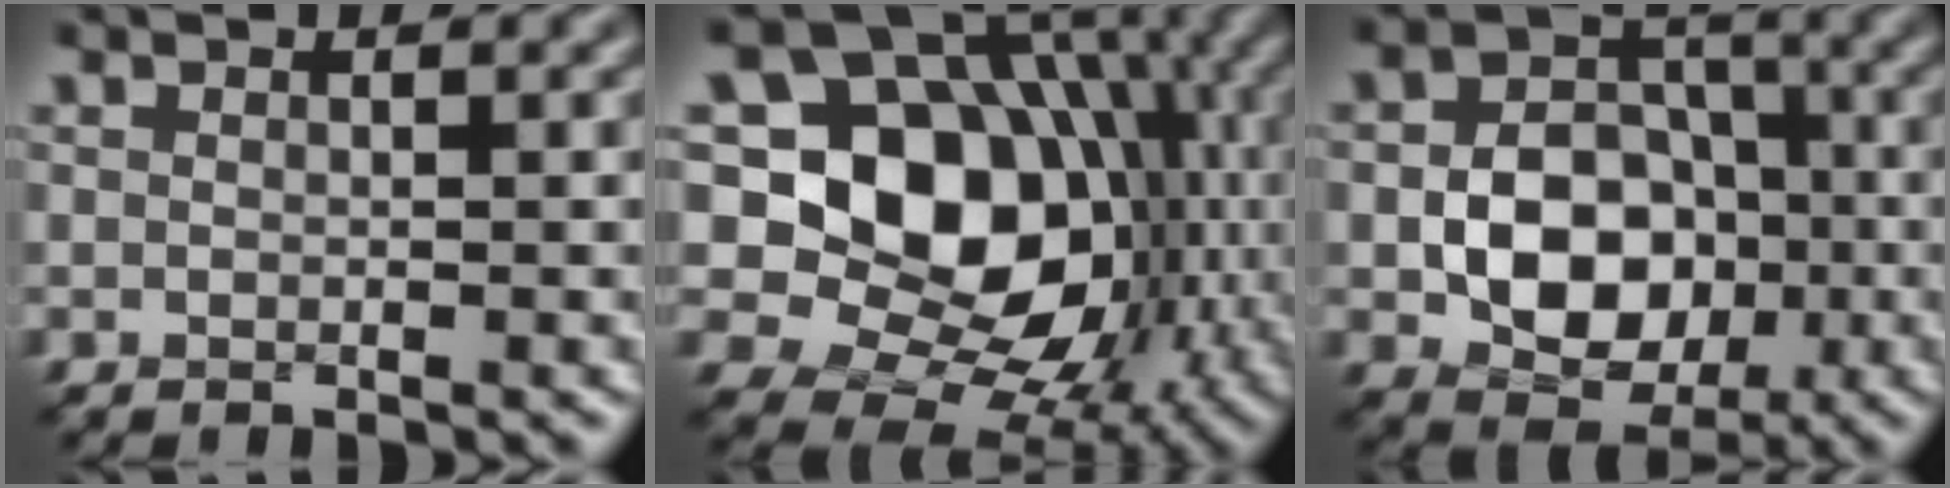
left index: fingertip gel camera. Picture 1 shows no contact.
{"total": 14.7, "force": [0.2, 11.6, 9.0], "torque": [-0.125, 0.000, -0.011]}
{"total": 7.7, "force": [-1.9, 5.7, 4.9], "torque": [-0.075, -0.001, -0.033]}